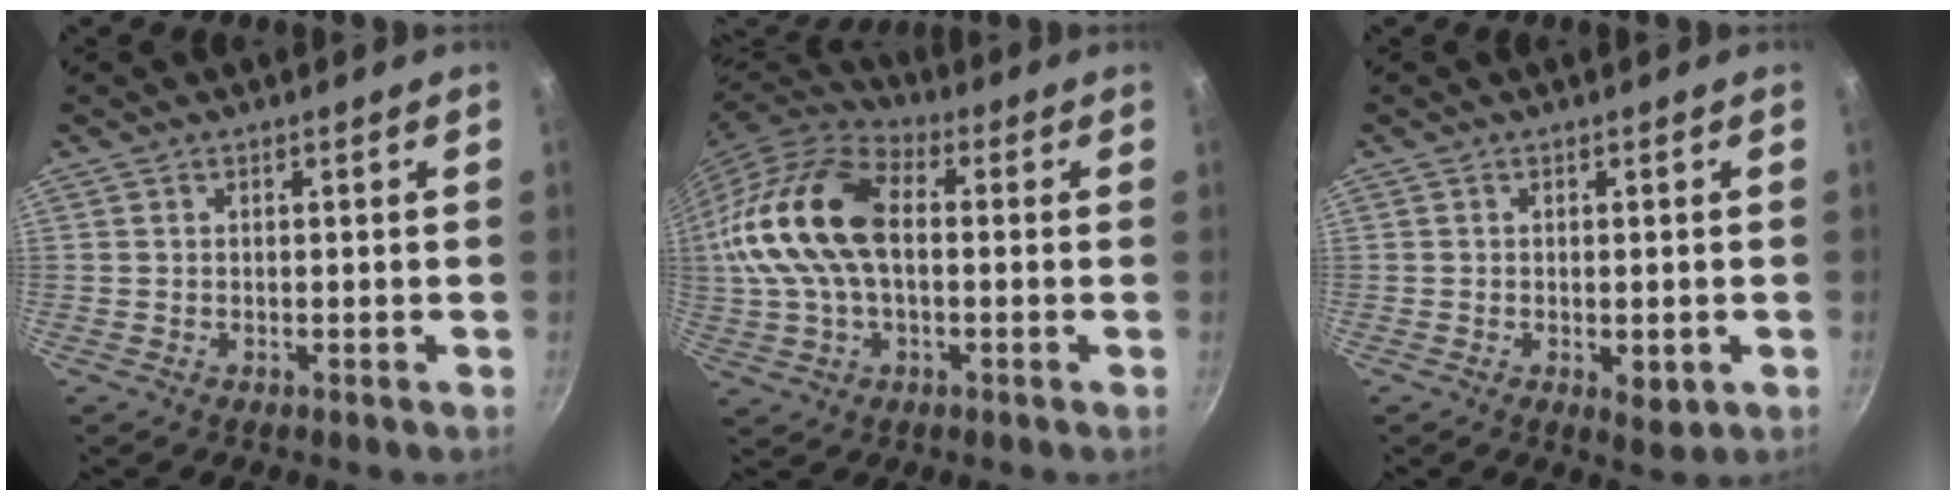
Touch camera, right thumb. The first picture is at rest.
{"total": 19.3, "force": [1.2, 11.8, 15.3], "torque": [-0.302, 0.034, 0.011]}
{"total": 3.7, "force": [-1.0, 1.6, 3.1], "torque": [-0.044, -0.009, -0.009]}